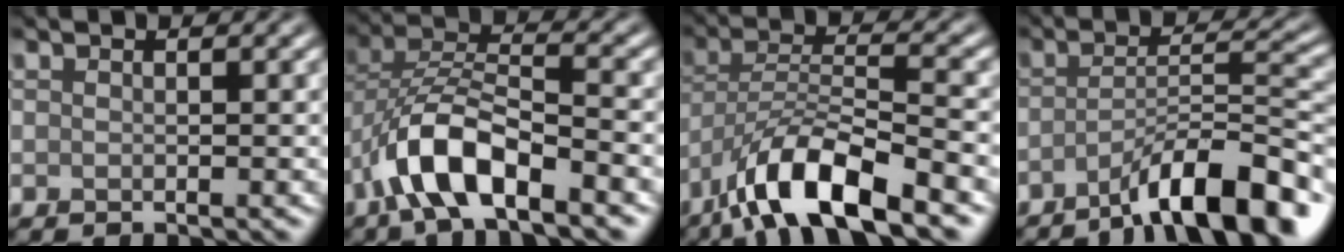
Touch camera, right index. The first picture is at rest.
{"total": 8.2, "force": [-4.7, 2.8, 6.2], "torque": [-0.116, 0.010, -0.092]}
{"total": 9.2, "force": [-6.2, 2.3, 6.4], "torque": [-0.112, 0.004, -0.119]}
{"total": 9.0, "force": [-5.9, 1.8, 6.5], "torque": [-0.094, 0.012, -0.099]}